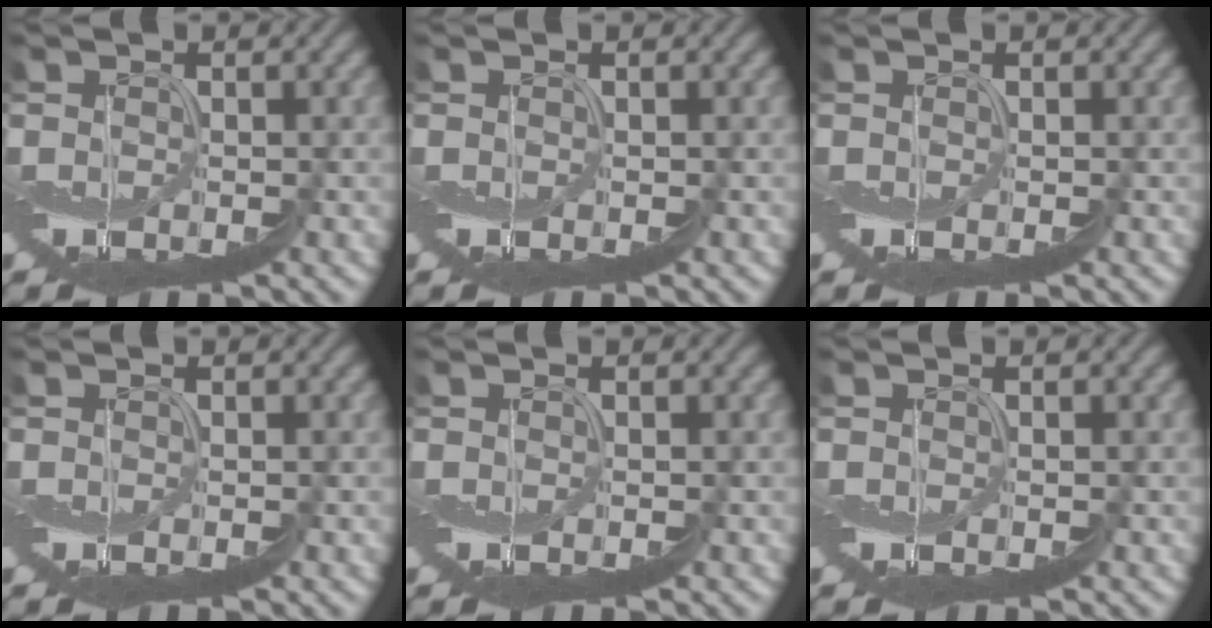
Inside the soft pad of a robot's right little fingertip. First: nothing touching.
{"total": 0.0}
{"total": 0.0}
{"total": 0.0}
{"total": 0.0}
{"total": 0.0}